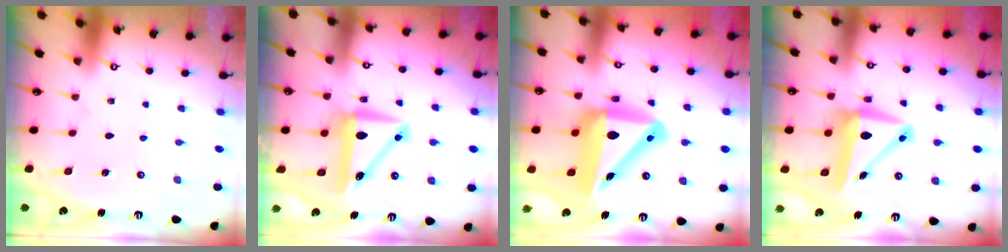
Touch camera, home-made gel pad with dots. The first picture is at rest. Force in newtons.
{"total": 9.4, "press": 9.2, "slide": 1.9}
{"total": 17.0, "press": 16.5, "slide": 4.0}
{"total": 9.8, "press": 9.6, "slide": 1.8}